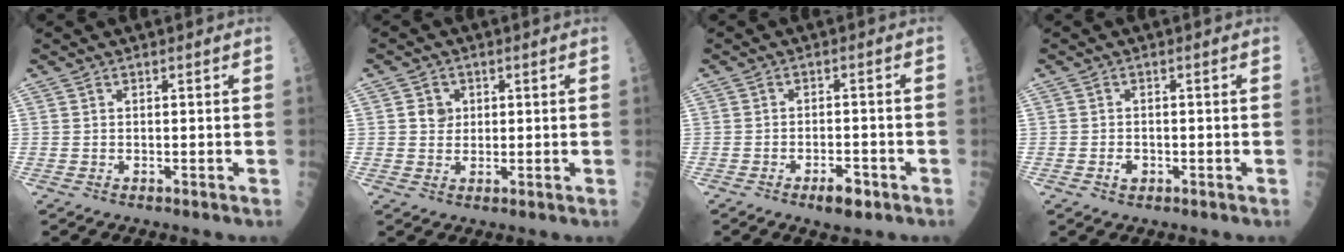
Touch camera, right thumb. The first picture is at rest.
{"total": 3.2, "force": [0.8, 2.9, 1.3], "torque": [-0.002, -0.001, 0.013]}
{"total": 4.2, "force": [-2.4, 1.7, 3.0], "torque": [-0.036, 0.011, -0.034]}
{"total": 1.6, "force": [-0.7, 1.2, 0.9], "torque": [-0.005, 0.005, -0.009]}